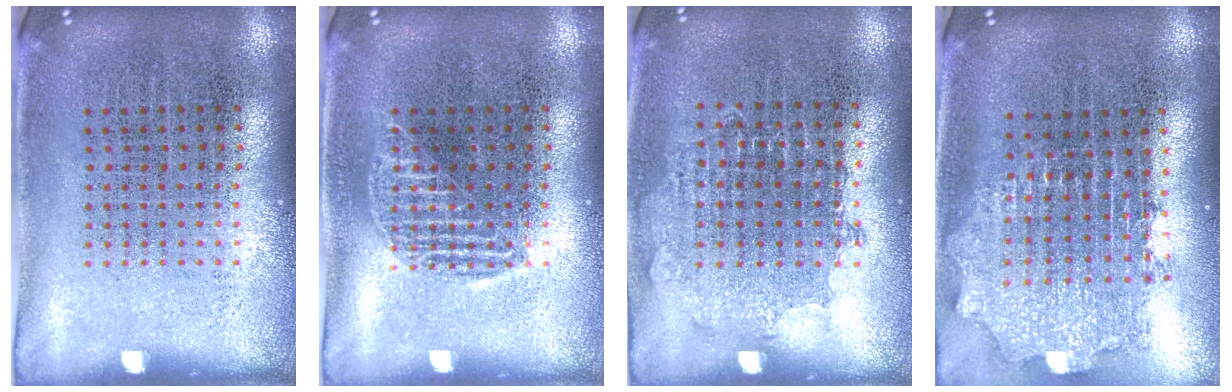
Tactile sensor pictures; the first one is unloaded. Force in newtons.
{"total": 1.2, "press": 1.2, "slide": 0.2}
{"total": 0.8, "press": 0.8, "slide": 0.2}
{"total": 2.1, "press": 1.6, "slide": 1.4}